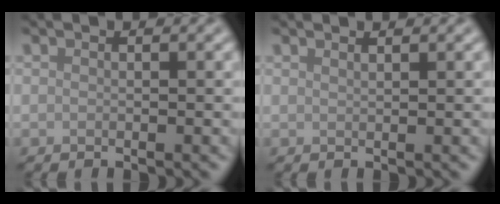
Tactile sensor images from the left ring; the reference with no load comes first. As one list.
[{"total": 0.9, "force": [0.8, 0.2, 0.3], "torque": [0.003, -0.002, 0.008]}]